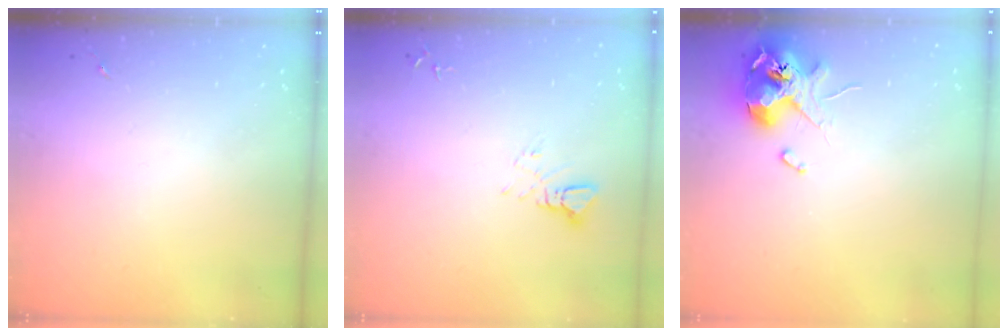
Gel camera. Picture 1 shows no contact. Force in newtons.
{"total": 3.3, "press": 3.3, "slide": 0.2}
{"total": 12.4, "press": 12.3, "slide": 1.8}